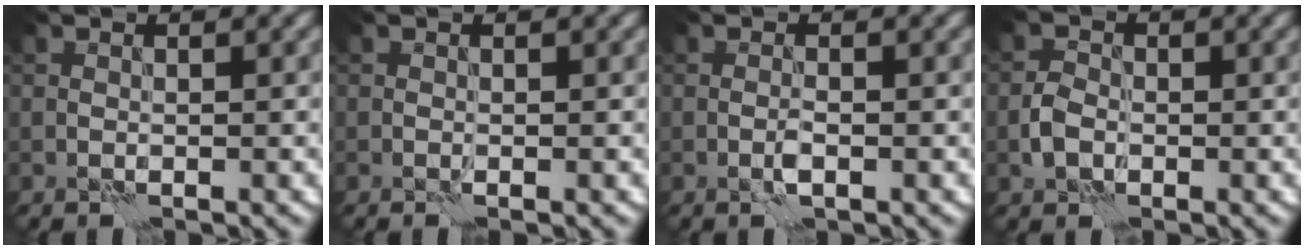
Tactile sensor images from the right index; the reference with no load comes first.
{"total": 0.0}
{"total": 1.1, "force": [-0.5, 0.2, 1.0], "torque": [-0.021, 0.002, -0.012]}
{"total": 2.0, "force": [-0.6, 1.5, 1.1], "torque": [-0.019, 0.005, -0.017]}